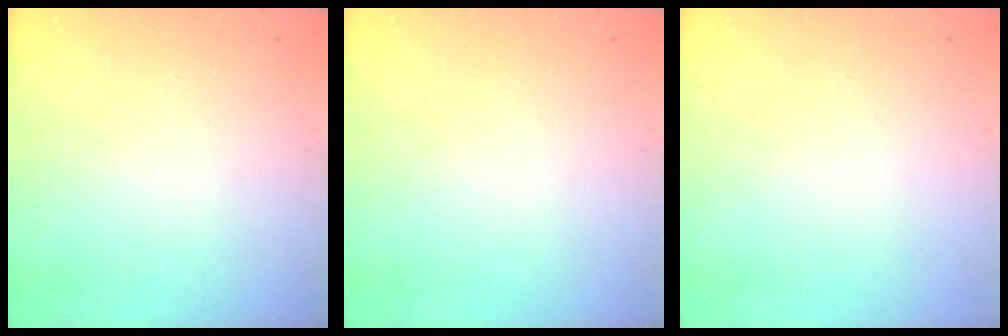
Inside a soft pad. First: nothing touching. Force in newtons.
{"total": 0.0}
{"total": 0.0}